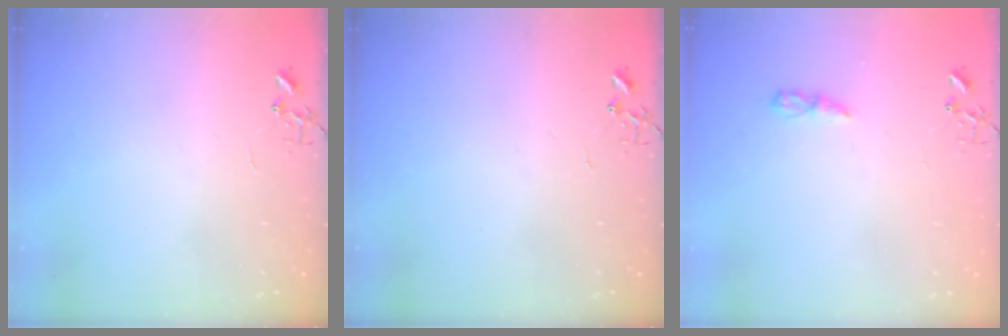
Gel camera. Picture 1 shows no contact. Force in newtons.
{"total": 0.0}
{"total": 4.6, "press": 4.6, "slide": 0.5}